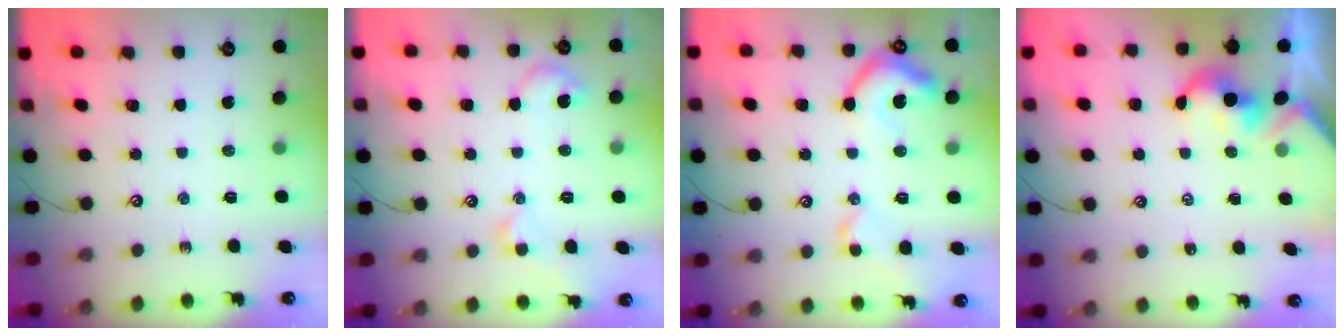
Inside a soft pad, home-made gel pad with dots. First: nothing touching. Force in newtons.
{"total": 3.0, "press": 3.0, "slide": 0.3}
{"total": 10.3, "press": 10.2, "slide": 1.7}
{"total": 2.0, "press": 2.0, "slide": 0.2}